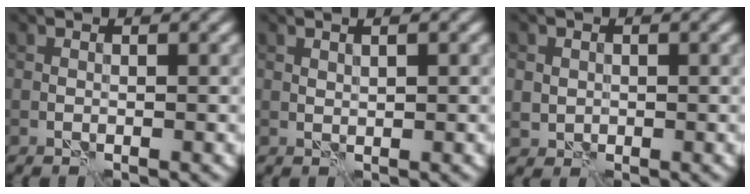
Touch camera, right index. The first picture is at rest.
{"total": 0.9, "force": [0.5, 0.2, 0.8], "torque": [-0.018, 0.002, 0.010]}
{"total": 1.9, "force": [0.2, 1.8, 0.6], "torque": [-0.009, 0.001, 0.007]}